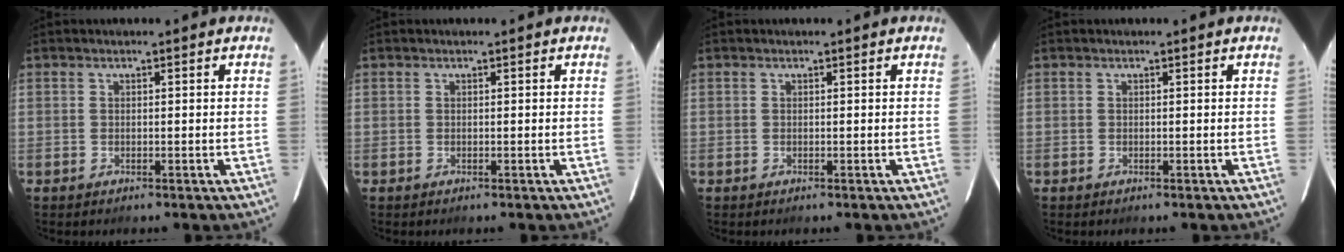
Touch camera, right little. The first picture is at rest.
{"total": 0.0}
{"total": 0.0}
{"total": 0.0}